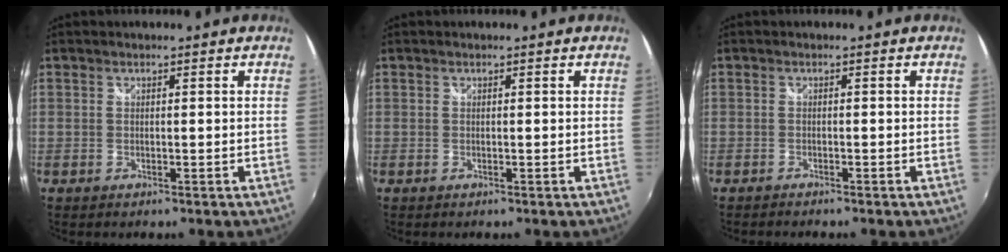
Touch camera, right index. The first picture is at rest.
{"total": 0.0}
{"total": 1.5, "force": [-1.4, 0.1, 0.3], "torque": [-0.017, -0.007, -0.026]}